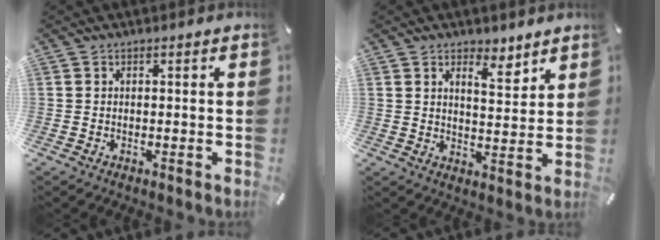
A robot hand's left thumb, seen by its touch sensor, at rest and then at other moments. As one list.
[{"total": 5.6, "force": [4.8, 2.2, 2.0], "torque": [-0.014, -0.036, 0.081]}]